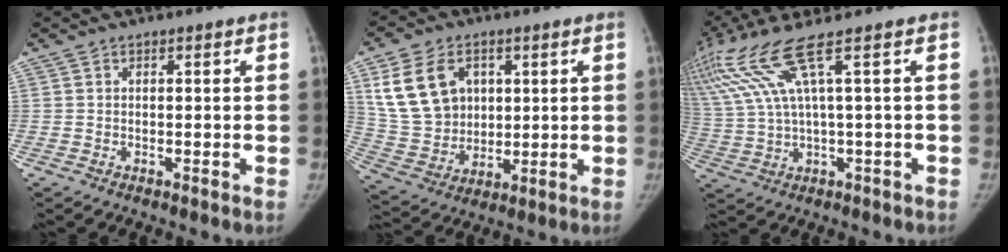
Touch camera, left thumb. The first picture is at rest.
{"total": 14.5, "force": [5.0, 10.9, 8.2], "torque": [-0.129, -0.013, 0.105]}
{"total": 12.7, "force": [6.0, 0.1, 11.2], "torque": [-0.283, 0.004, 0.127]}